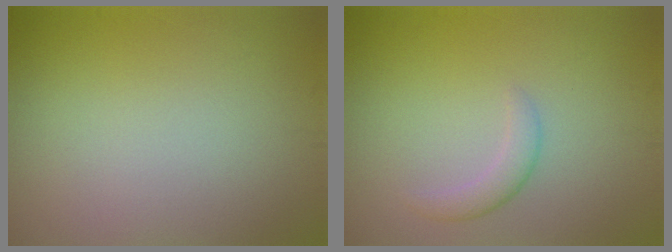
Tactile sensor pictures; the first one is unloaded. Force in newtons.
{"total": 1.7, "press": 1.7, "slide": 0.1}